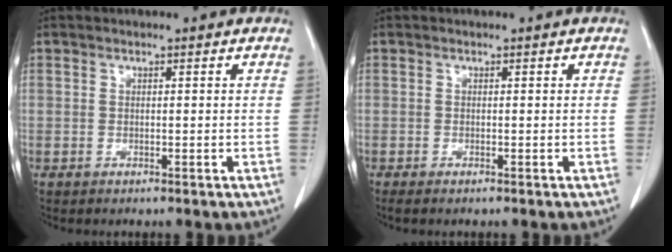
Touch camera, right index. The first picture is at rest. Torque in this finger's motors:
{"motor_torque": [0.02, 0.02, 0.06, 0.02]}